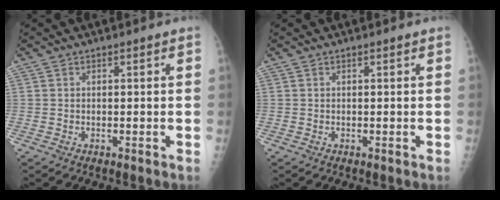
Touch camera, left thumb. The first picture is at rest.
{"total": 0.0}